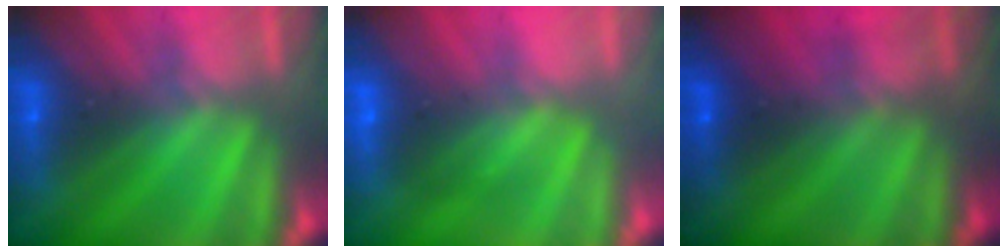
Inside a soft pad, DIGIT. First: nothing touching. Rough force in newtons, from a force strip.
{"total": 2.6}
{"total": 2.7}